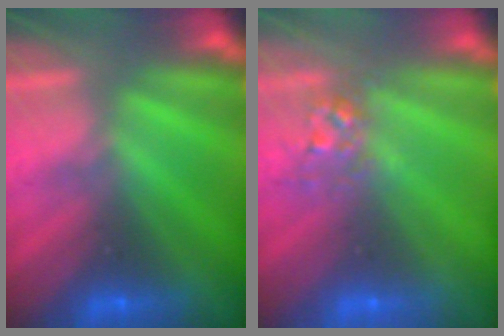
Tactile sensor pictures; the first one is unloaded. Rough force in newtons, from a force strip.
{"total": 2.8}